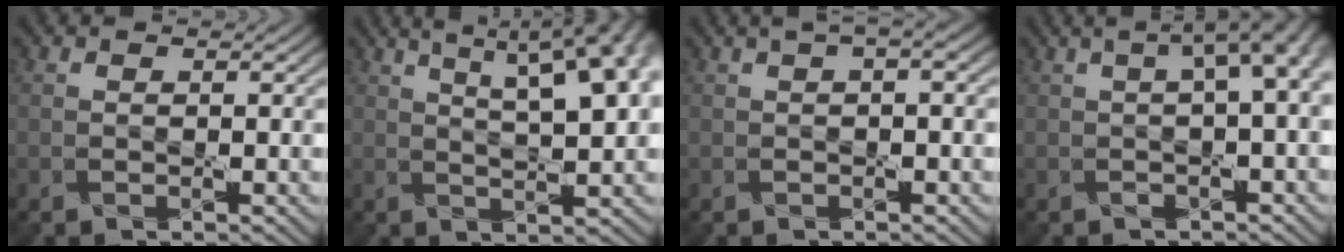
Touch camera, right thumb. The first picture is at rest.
{"total": 15.3, "force": [6.9, 5.7, 12.4], "torque": [-0.159, 0.047, 0.084]}
{"total": 2.6, "force": [0.8, 0.6, 2.4], "torque": [-0.039, 0.009, 0.008]}
{"total": 6.0, "force": [0.8, 1.8, 5.6], "torque": [-0.071, 0.016, 0.011]}